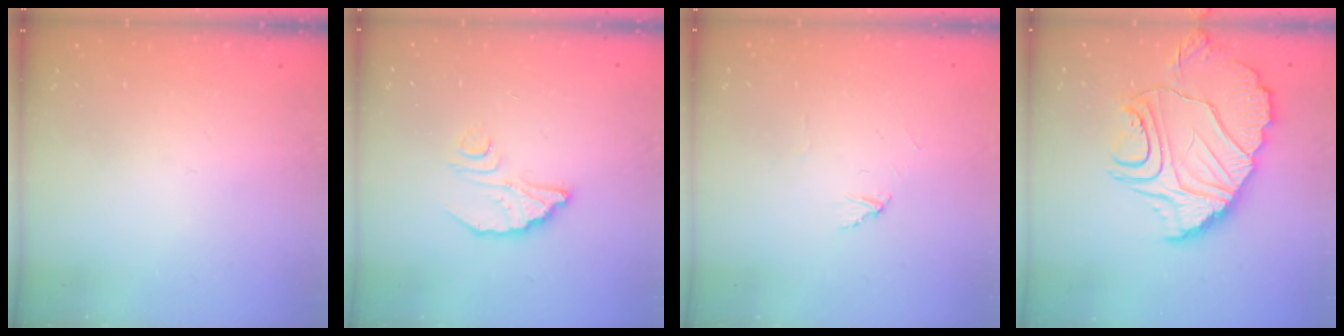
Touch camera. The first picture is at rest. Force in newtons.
{"total": 5.9, "press": 5.9, "slide": 0.2}
{"total": 2.6, "press": 2.6, "slide": 0.2}
{"total": 13.9, "press": 13.9, "slide": 0.6}